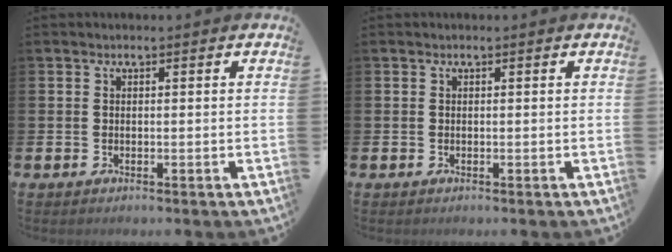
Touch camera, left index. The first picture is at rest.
{"total": 0.0}